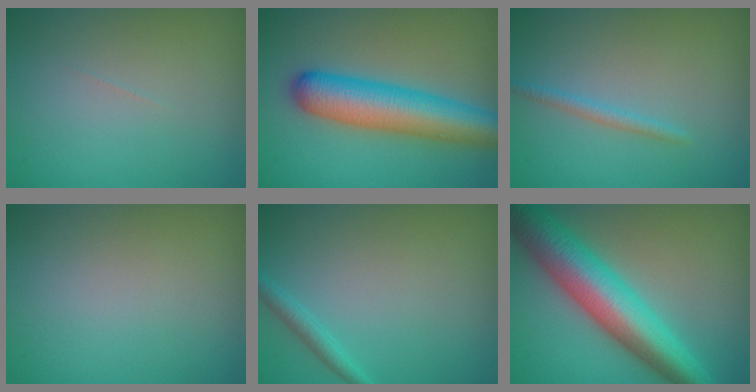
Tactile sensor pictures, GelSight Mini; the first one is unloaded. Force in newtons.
{"total": 8.3, "press": 8.3, "slide": 0.3}
{"total": 1.3, "press": 1.3, "slide": 0.0}
{"total": 0.0}
{"total": 1.4, "press": 1.4, "slide": 0.1}
{"total": 10.0, "press": 10.0, "slide": 0.1}